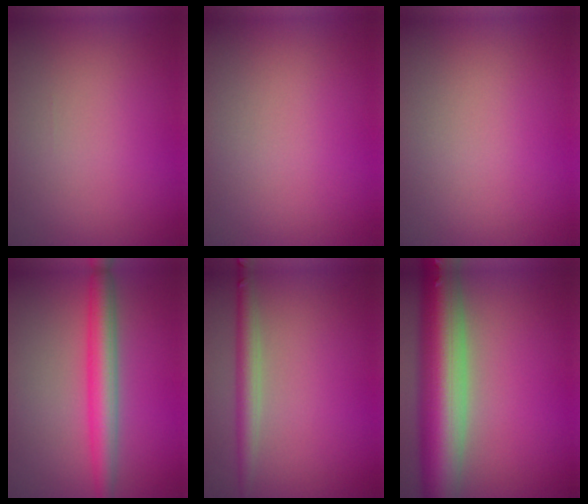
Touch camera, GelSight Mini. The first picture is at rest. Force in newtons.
{"total": 0.0}
{"total": 0.0}
{"total": 4.3, "press": 4.3, "slide": 0.0}
{"total": 2.6, "press": 2.6, "slide": 0.1}
{"total": 11.3, "press": 11.3, "slide": 0.7}